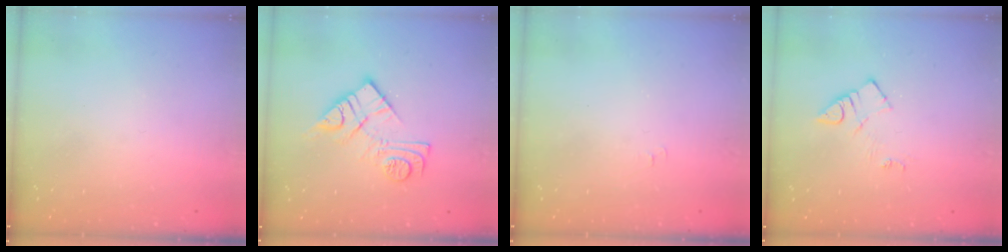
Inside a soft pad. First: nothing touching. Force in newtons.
{"total": 12.3, "press": 12.3, "slide": 0.2}
{"total": 3.7, "press": 3.7, "slide": 0.5}
{"total": 6.1, "press": 6.1, "slide": 0.7}